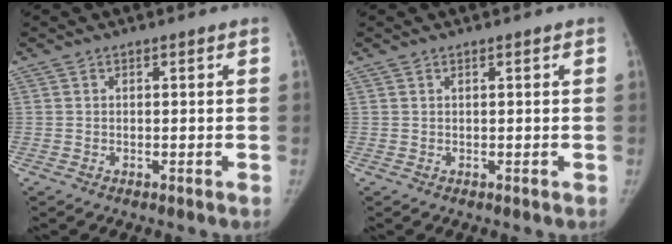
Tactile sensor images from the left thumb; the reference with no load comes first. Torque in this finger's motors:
{"motor_torque": [-0.01, 0.00, 0.11, 0.00, 0.00]}